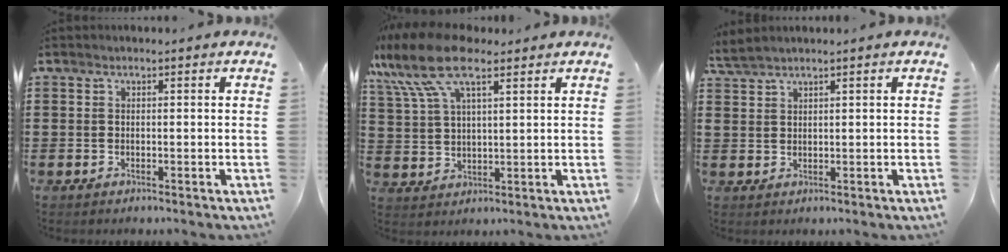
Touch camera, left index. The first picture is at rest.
{"total": 11.8, "force": [7.2, 4.6, 8.1], "torque": [-0.193, -0.006, 0.130]}
{"total": 1.9, "force": [1.8, 0.1, 0.7], "torque": [-0.019, 0.002, 0.035]}